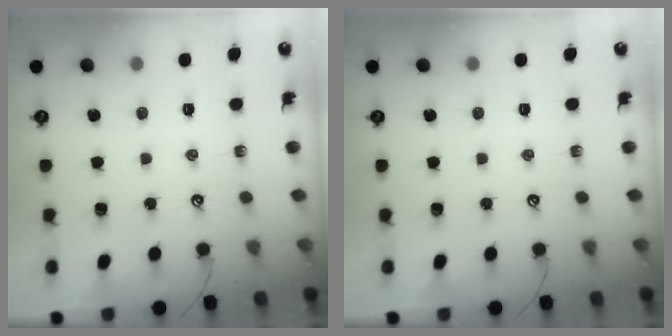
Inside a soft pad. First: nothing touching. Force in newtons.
{"total": 0.0}